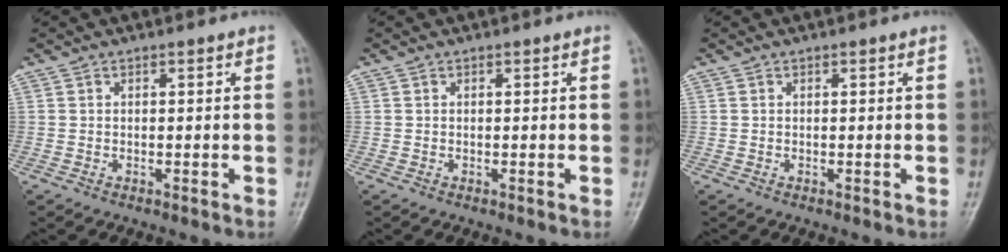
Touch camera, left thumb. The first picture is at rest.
{"total": 0.0}
{"total": 0.0}